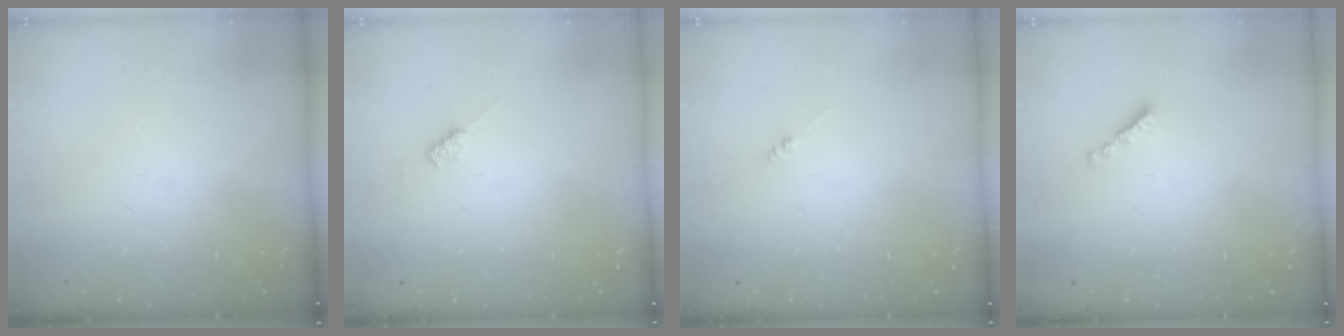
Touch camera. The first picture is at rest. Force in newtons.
{"total": 2.2, "press": 2.2, "slide": 0.4}
{"total": 0.0}
{"total": 2.1, "press": 2.1, "slide": 0.3}